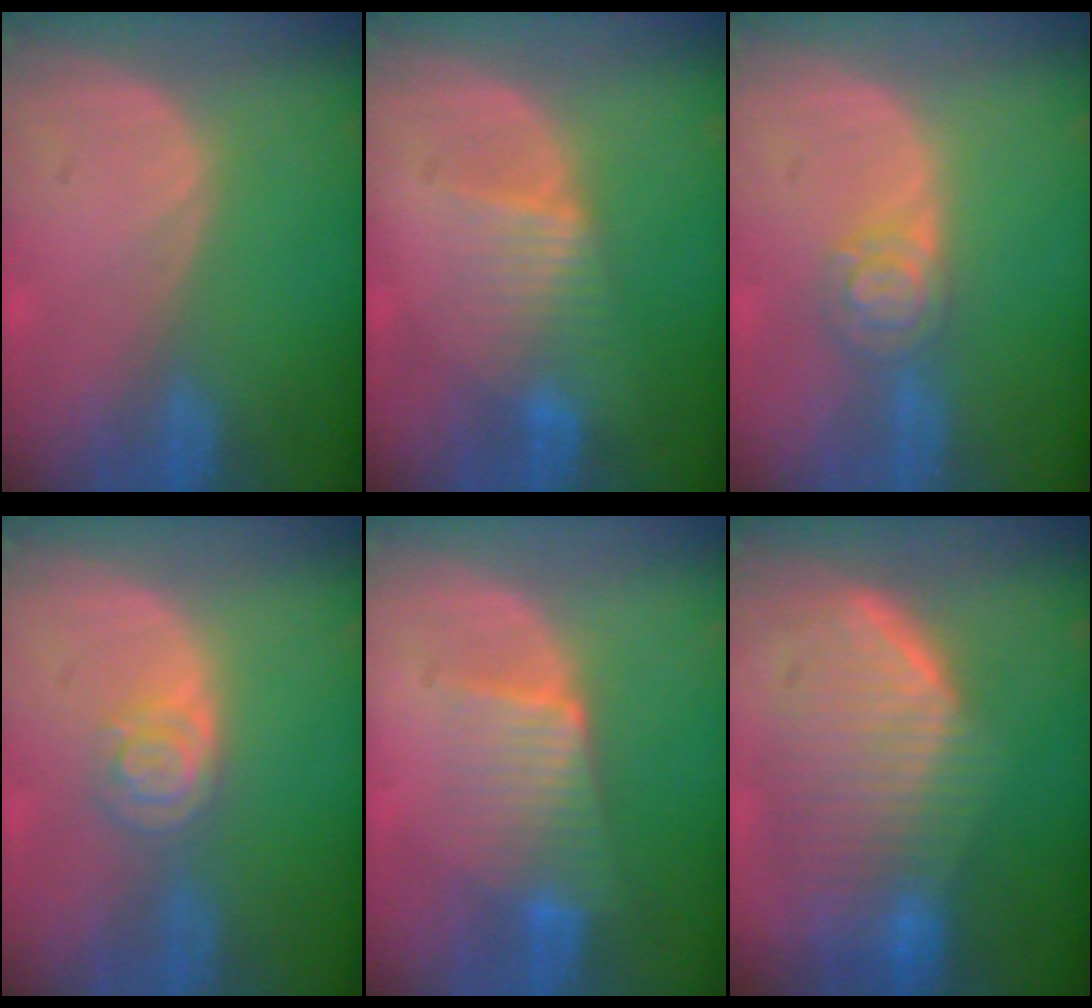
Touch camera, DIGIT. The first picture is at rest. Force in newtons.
{"total": 4.5, "press": 4.5, "slide": 0.5}
{"total": 4.9, "press": 4.3, "slide": 2.3}
{"total": 4.3, "press": 3.9, "slide": 1.9}
{"total": 6.2, "press": 5.9, "slide": 1.8}
{"total": 10.0, "press": 9.0, "slide": 4.3}